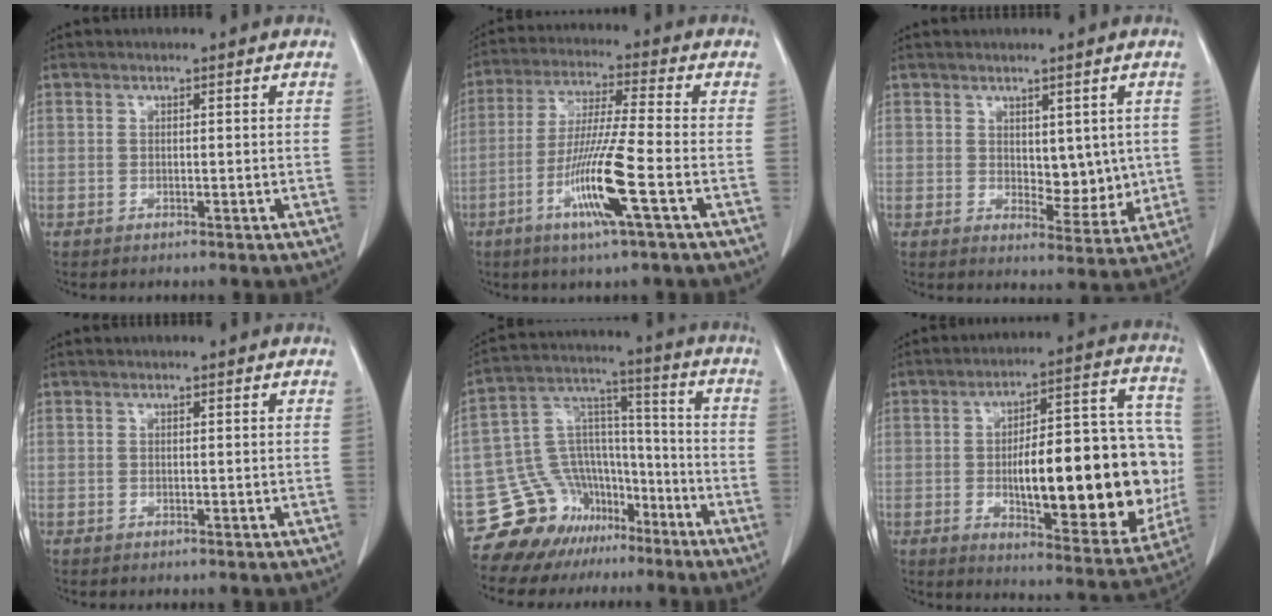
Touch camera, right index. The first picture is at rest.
{"total": 11.8, "force": [-4.4, -0.7, 10.9], "torque": [-0.218, -0.020, -0.087]}
{"total": 6.1, "force": [0.8, 3.2, 5.1], "torque": [-0.061, -0.008, 0.023]}
{"total": 0.0}
{"total": 13.9, "force": [-9.6, 9.6, 3.0], "torque": [-0.053, 0.090, -0.156]}
{"total": 25.6, "force": [-2.7, 7.4, 24.4], "torque": [-0.290, 0.027, -0.021]}